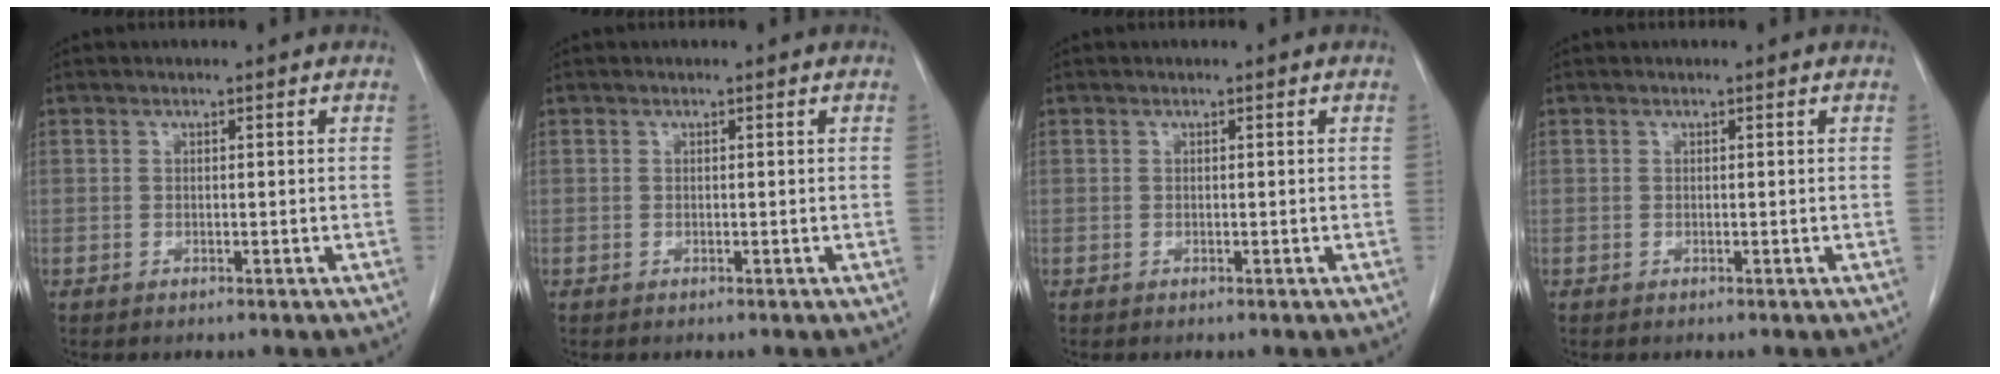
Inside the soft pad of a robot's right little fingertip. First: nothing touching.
{"total": 0.0}
{"total": 0.0}
{"total": 0.0}